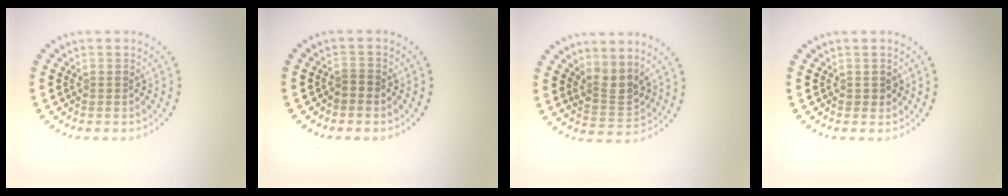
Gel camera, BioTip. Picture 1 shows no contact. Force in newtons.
{"total": 0.6, "press": 0.4, "slide": 0.4}
{"total": 2.6, "press": 2.0, "slide": 1.6}
{"total": 0.8, "press": 0.8, "slide": 0.2}